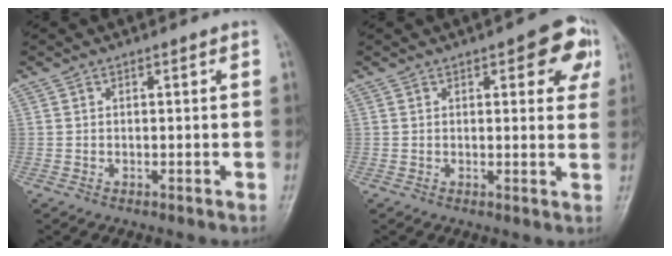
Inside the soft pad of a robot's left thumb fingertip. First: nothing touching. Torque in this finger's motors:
{"motor_torque": [1.21, 0.89, 0.62, -0.82, 0.01]}